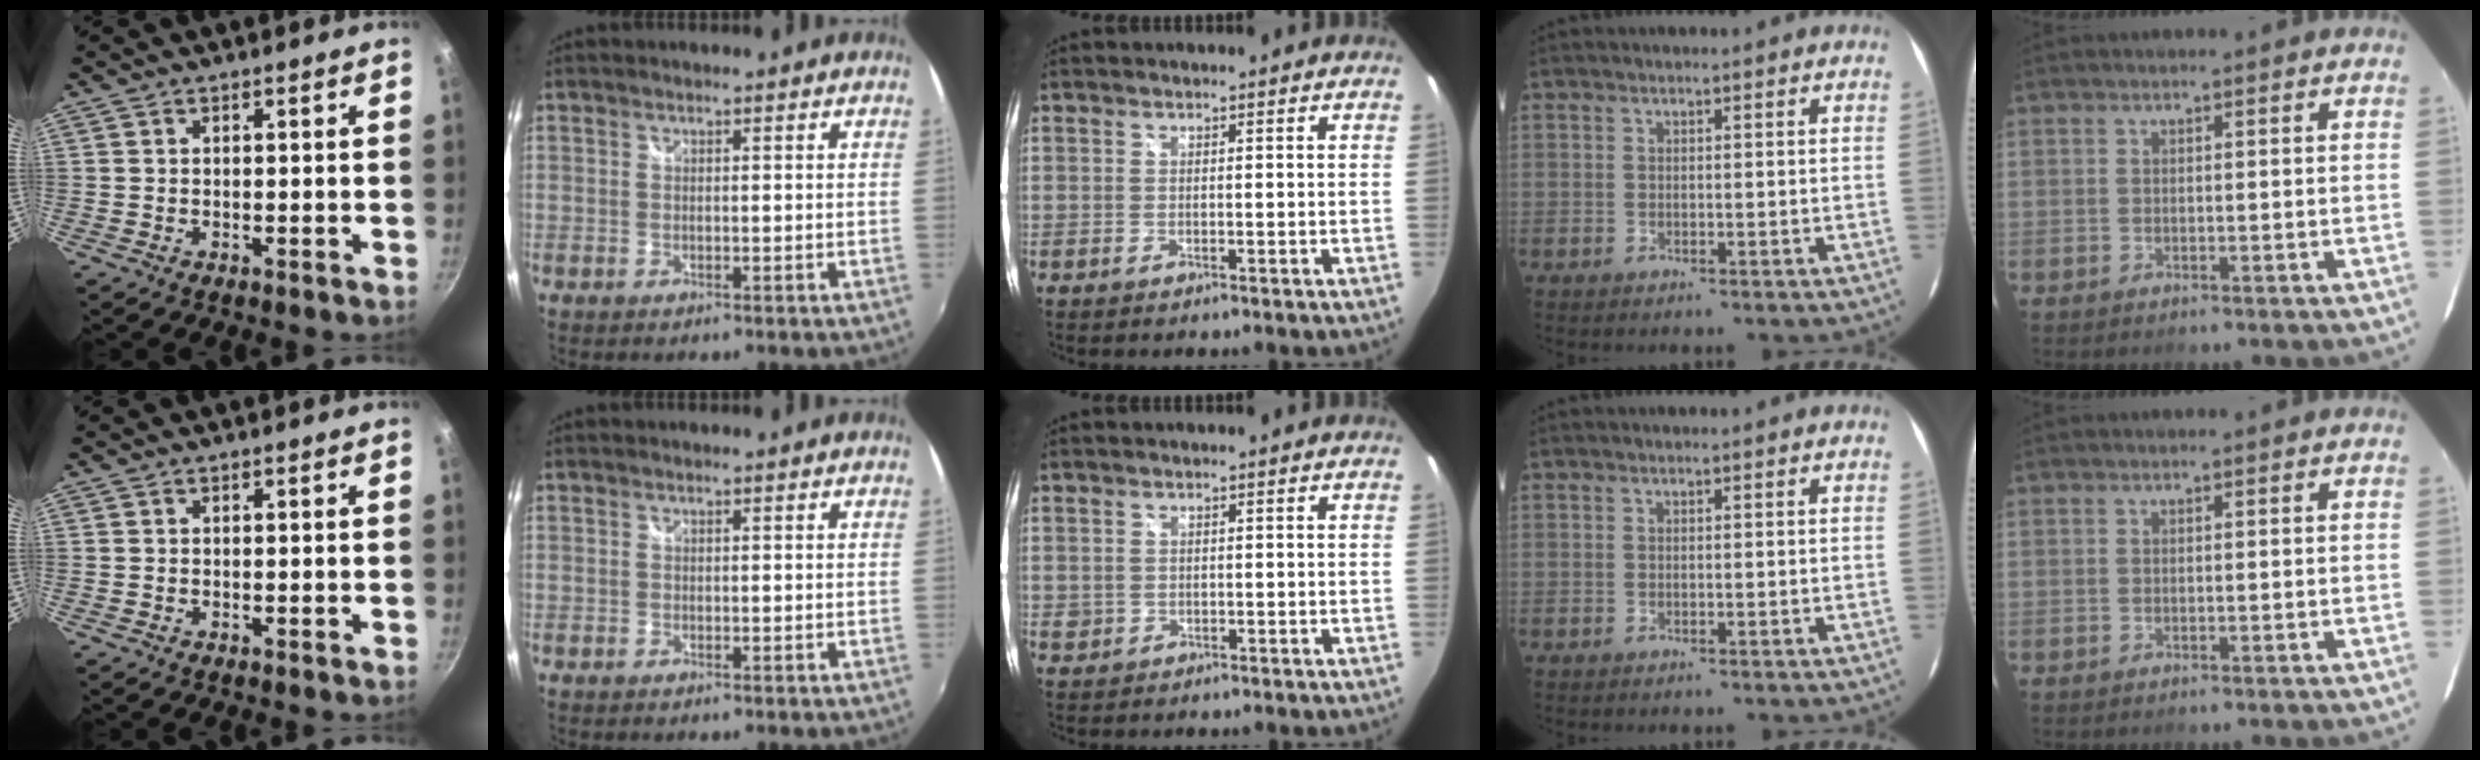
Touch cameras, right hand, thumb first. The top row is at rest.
{"middle": {"total": 1.8, "force": [-0.1, 1.8, 0.5], "torque": [-0.007, -0.001, -0.001]}}